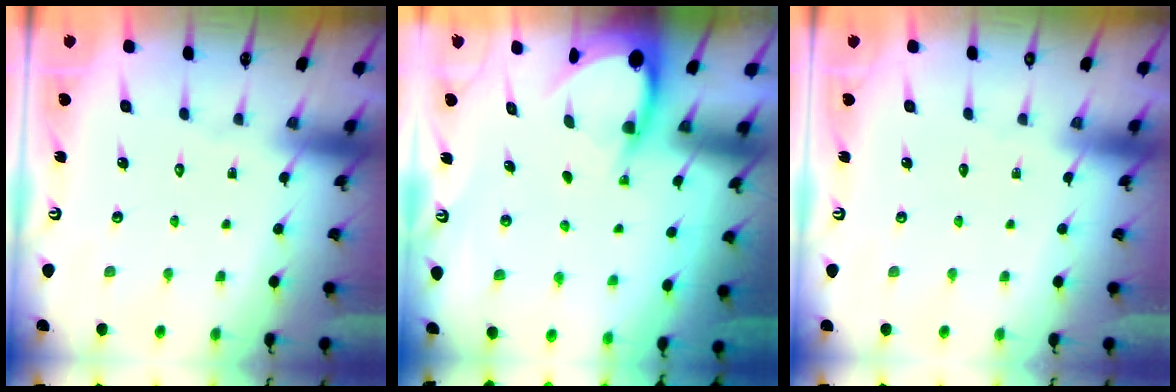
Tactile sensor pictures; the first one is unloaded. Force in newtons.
{"total": 4.0, "press": 4.0, "slide": 0.3}
{"total": 0.0}